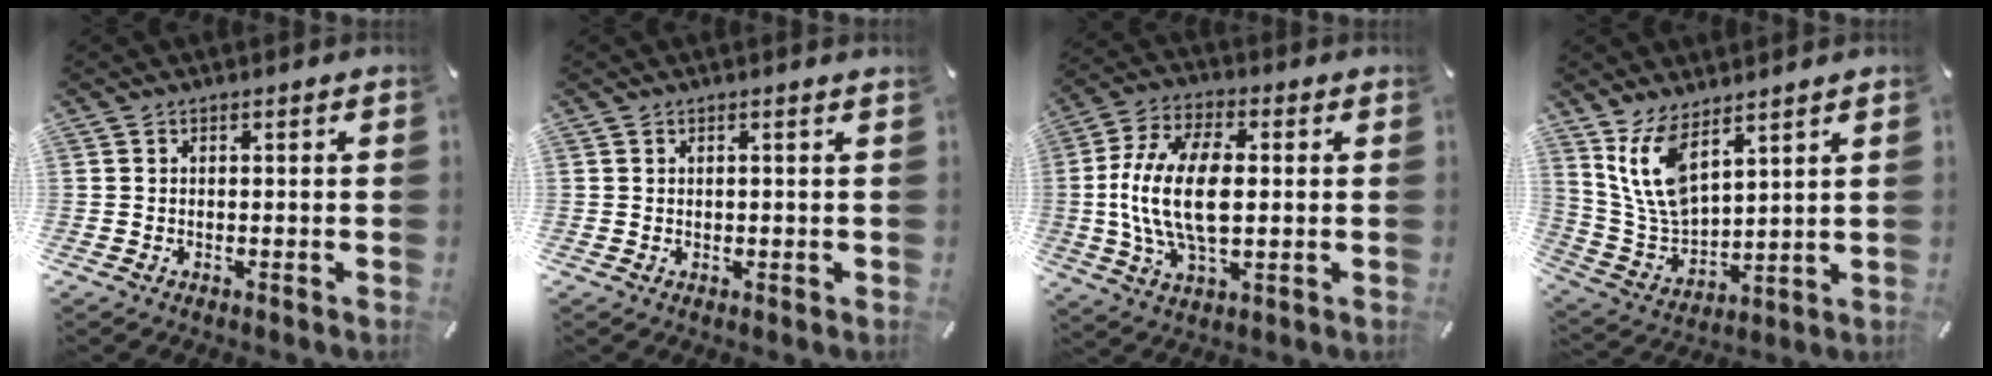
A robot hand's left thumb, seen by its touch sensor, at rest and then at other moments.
{"total": 1.0, "force": [0.2, 0.1, 0.9], "torque": [-0.017, -0.002, 0.004]}
{"total": 15.7, "force": [0.2, 8.1, 13.4], "torque": [-0.292, -0.003, 0.002]}
{"total": 11.4, "force": [7.2, 5.7, 6.8], "torque": [-0.172, -0.031, 0.135]}